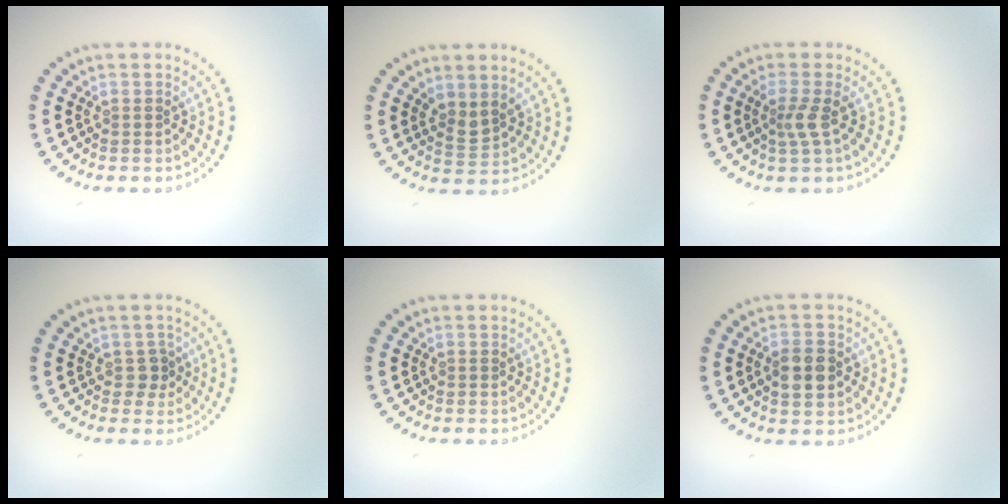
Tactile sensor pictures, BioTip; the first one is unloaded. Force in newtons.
{"total": 1.8, "press": 1.4, "slide": 1.2}
{"total": 2.0, "press": 1.4, "slide": 1.4}
{"total": 1.3, "press": 1.0, "slide": 0.9}
{"total": 0.0}
{"total": 3.2, "press": 3.2, "slide": 0.3}